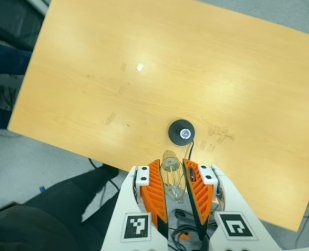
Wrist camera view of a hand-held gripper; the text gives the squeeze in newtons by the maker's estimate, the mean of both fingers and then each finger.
{"total": 17.2, "left": 18.9, "right": 15.5}